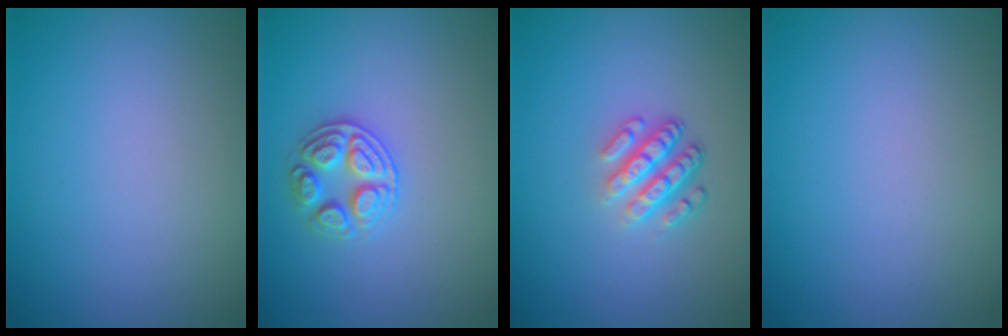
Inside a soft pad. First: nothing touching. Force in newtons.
{"total": 2.6, "press": 2.6, "slide": 0.5}
{"total": 3.6, "press": 2.6, "slide": 2.5}
{"total": 0.0}